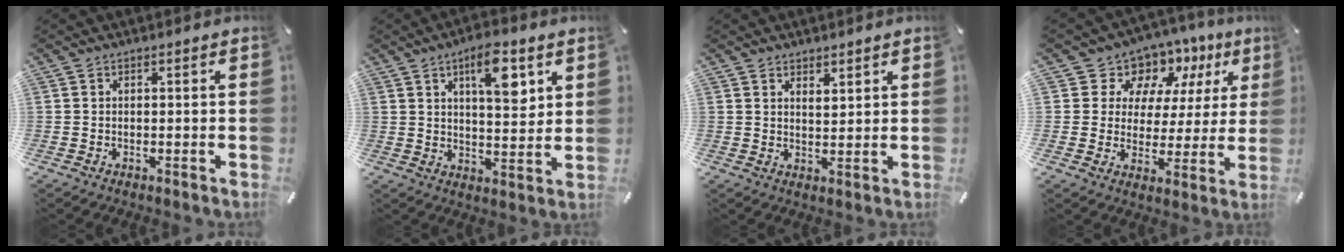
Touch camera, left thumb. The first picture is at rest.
{"total": 10.5, "force": [5.5, 4.3, 7.8], "torque": [-0.099, -0.030, 0.085]}
{"total": 2.6, "force": [2.3, 1.2, 0.1], "torque": [0.004, -0.011, 0.042]}
{"total": 9.4, "force": [5.9, 7.2, 1.3], "torque": [-0.036, -0.054, 0.111]}